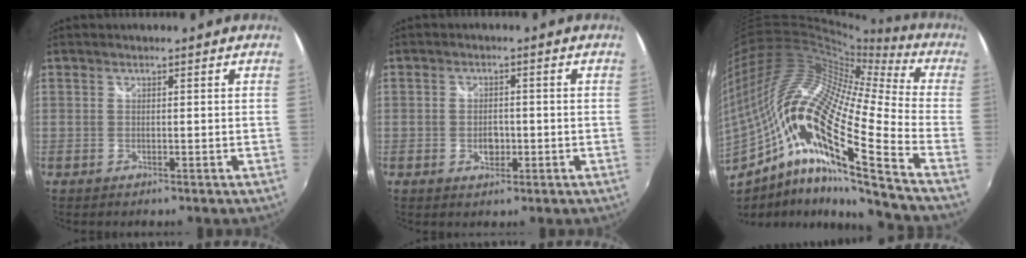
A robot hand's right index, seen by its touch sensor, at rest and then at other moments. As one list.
[{"total": 3.0, "force": [-0.8, 2.1, 2.0], "torque": [-0.032, 0.001, -0.012]}, {"total": 25.8, "force": [-8.5, 4.8, 23.9], "torque": [-0.398, -0.060, -0.170]}]